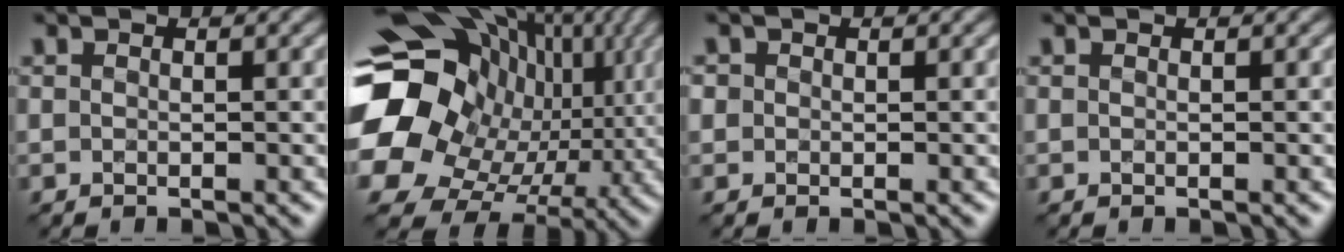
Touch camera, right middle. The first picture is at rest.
{"total": 18.8, "force": [2.3, 16.5, 8.8], "torque": [-0.176, 0.009, 0.035]}
{"total": 0.6, "force": [0.2, 0.5, -0.3], "torque": [0.012, 0.011, -0.004]}
{"total": 0.0}